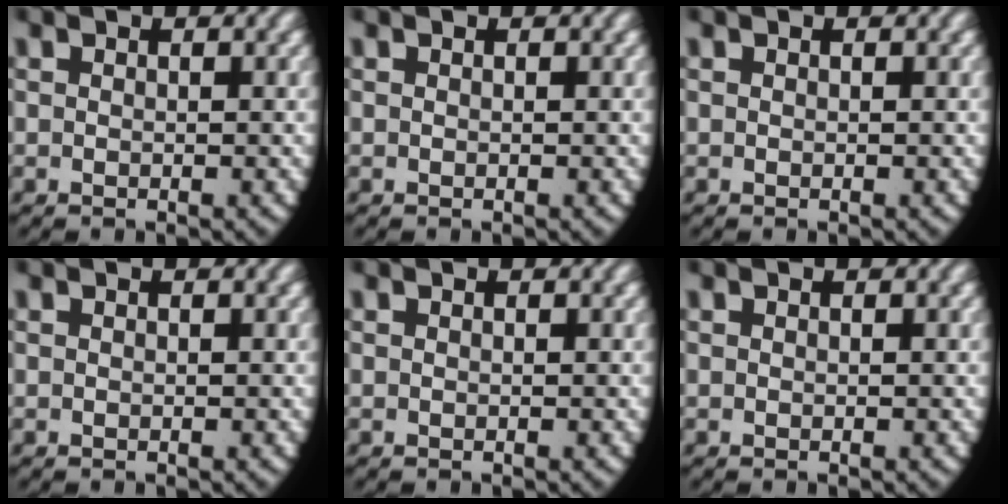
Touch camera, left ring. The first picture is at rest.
{"total": 0.0}
{"total": 0.0}
{"total": 0.0}
{"total": 0.0}
{"total": 0.0}